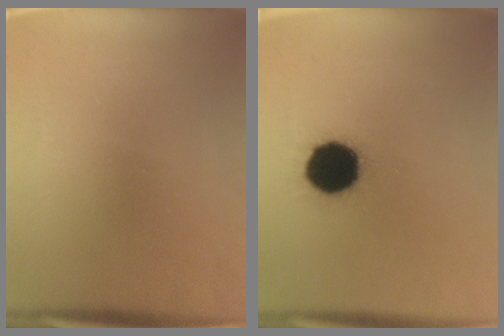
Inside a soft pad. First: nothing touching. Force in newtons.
{"total": 18.1}